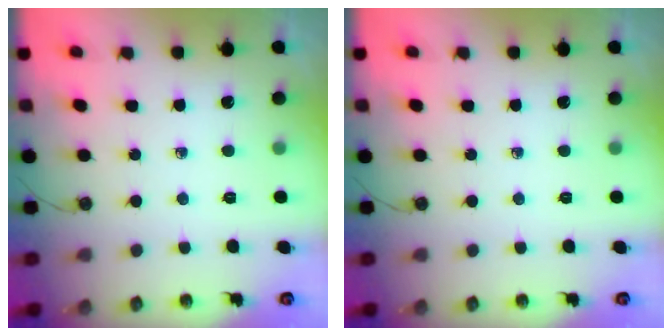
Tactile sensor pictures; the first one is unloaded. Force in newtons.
{"total": 0.0}